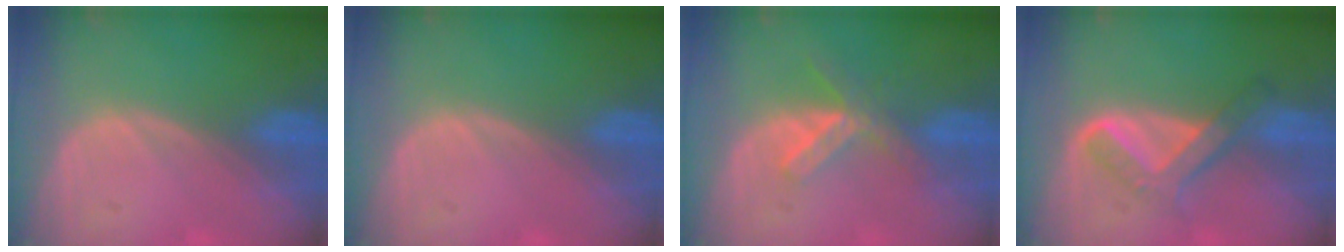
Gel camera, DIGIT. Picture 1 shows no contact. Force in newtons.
{"total": 0.0}
{"total": 5.2, "press": 5.0, "slide": 1.7}
{"total": 6.1, "press": 5.4, "slide": 2.8}